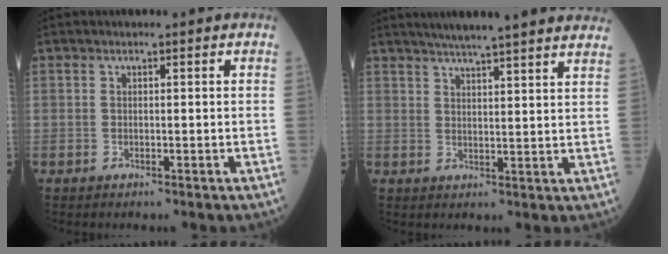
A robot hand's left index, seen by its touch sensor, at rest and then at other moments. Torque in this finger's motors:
{"motor_torque": [-0.40, -0.98, 0.08, 0.03]}